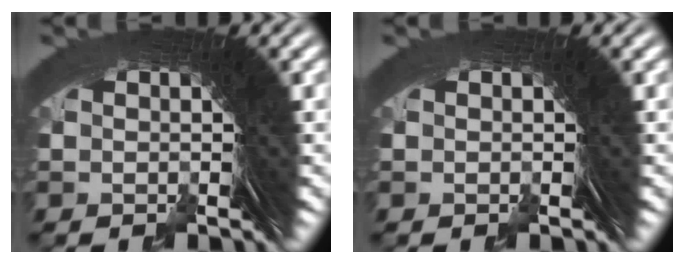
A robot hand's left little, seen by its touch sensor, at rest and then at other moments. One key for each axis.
{"total": 0.0}